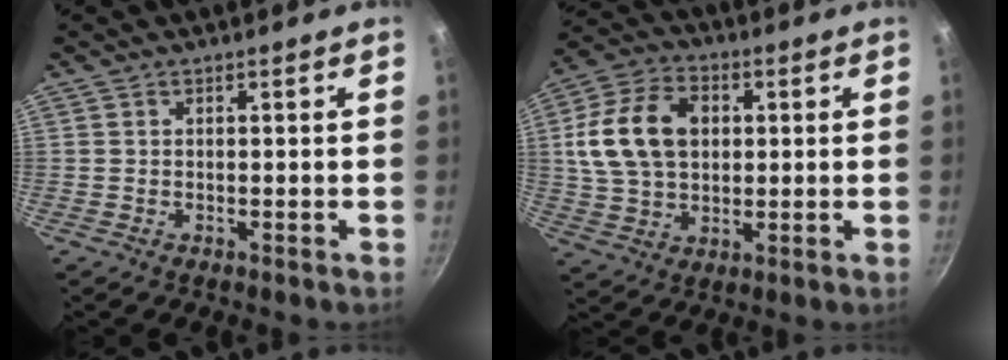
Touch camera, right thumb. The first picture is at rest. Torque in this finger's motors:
{"motor_torque": [-1.02, 1.55, 0.94, -0.14, 0.27]}